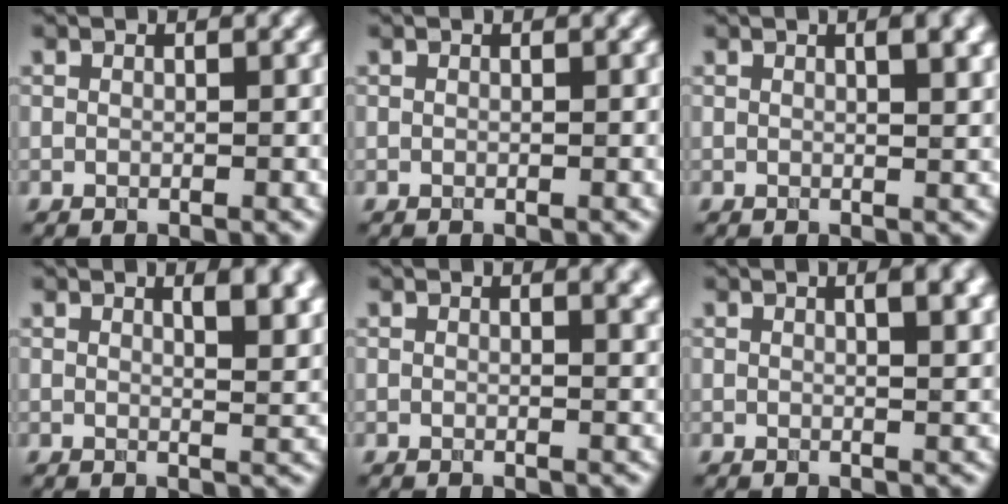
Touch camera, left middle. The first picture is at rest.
{"total": 0.0}
{"total": 3.8, "force": [1.4, 1.4, 3.2], "torque": [-0.025, 0.009, 0.015]}
{"total": 5.5, "force": [2.5, 2.3, 4.4], "torque": [-0.030, 0.008, 0.030]}
{"total": 2.6, "force": [1.3, 1.0, 1.9], "torque": [-0.010, 0.002, 0.016]}
{"total": 4.3, "force": [1.6, 1.7, 3.6], "torque": [-0.026, 0.011, 0.015]}